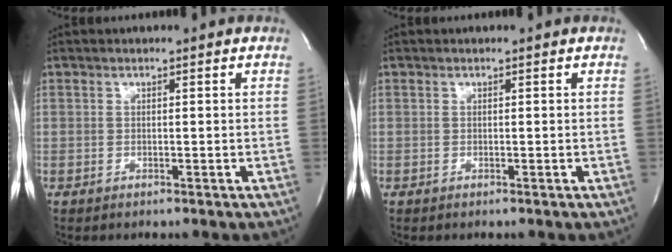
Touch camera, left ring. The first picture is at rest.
{"total": 0.0}